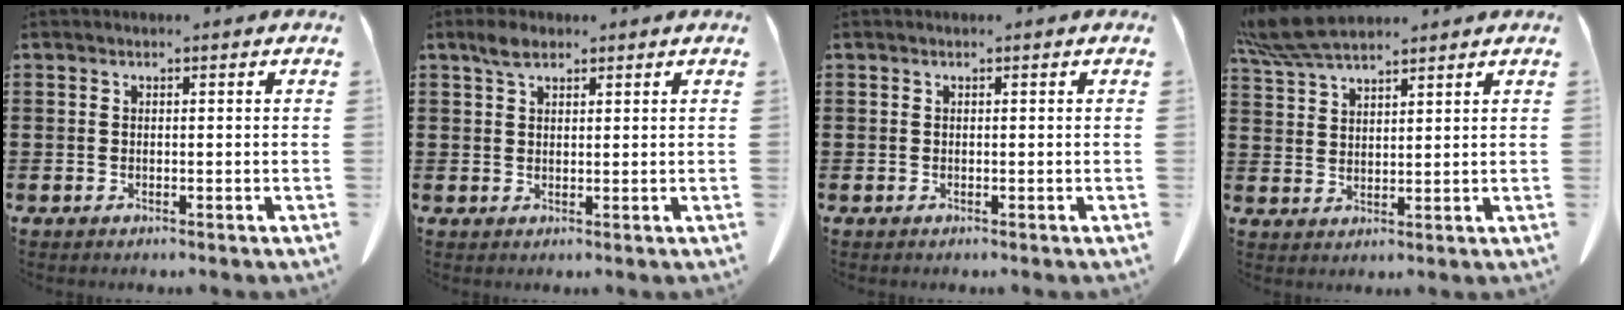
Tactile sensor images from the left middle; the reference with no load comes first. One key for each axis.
{"total": 2.8, "fx": 2.0, "fy": 1.3, "fz": 1.6, "tx": -0.036, "ty": 0.004, "tz": 0.038}
{"total": 0.0}
{"total": 6.7, "fx": 5.8, "fy": 1.3, "fz": 3.1, "tx": -0.078, "ty": -0.011, "tz": 0.113}